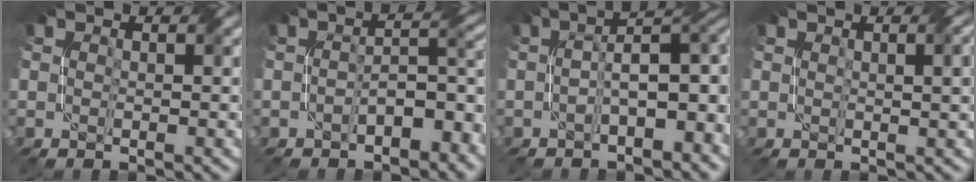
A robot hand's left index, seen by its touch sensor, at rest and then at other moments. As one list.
[{"total": 5.0, "force": [-2.4, 2.6, 3.5], "torque": [-0.037, 0.011, -0.037]}, {"total": 7.0, "force": [-0.5, 3.1, 6.3], "torque": [-0.085, 0.021, -0.005]}, {"total": 3.7, "force": [1.0, 1.6, 3.2], "torque": [-0.015, 0.020, 0.016]}]